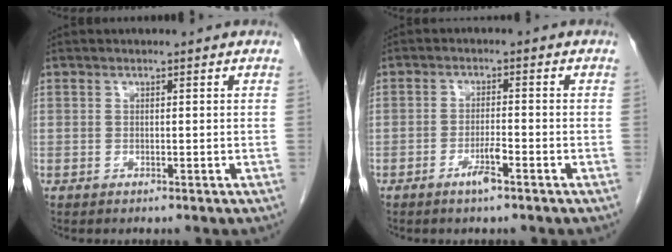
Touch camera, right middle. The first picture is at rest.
{"total": 3.1, "force": [-1.9, 0.1, 2.4], "torque": [-0.046, -0.002, -0.035]}